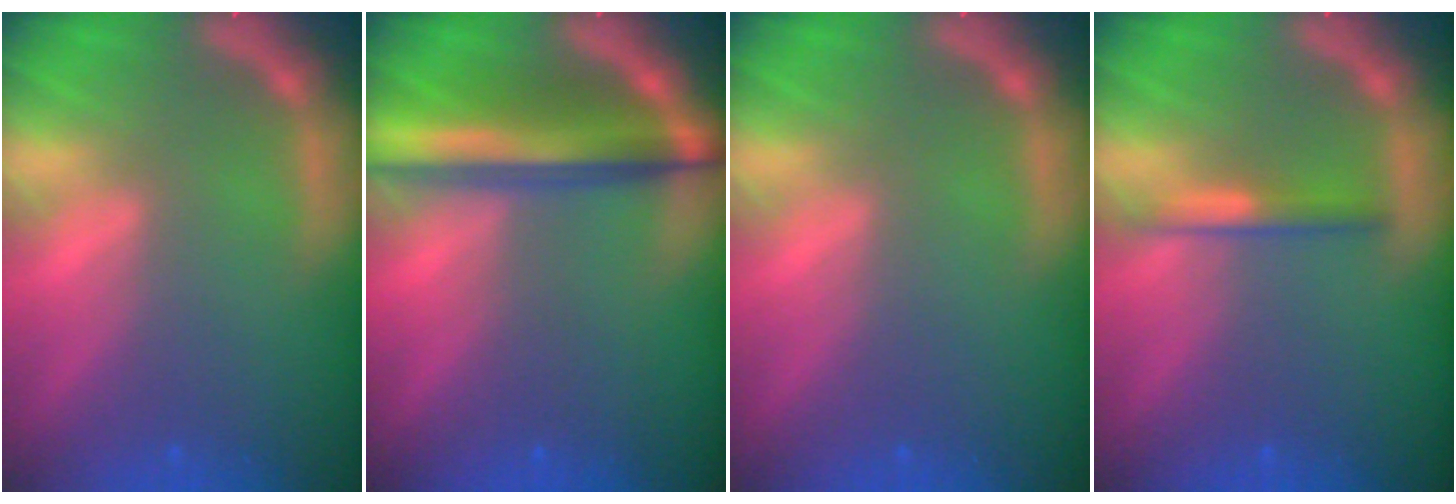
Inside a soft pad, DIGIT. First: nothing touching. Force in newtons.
{"total": 7.1}
{"total": 0.0}
{"total": 1.9}